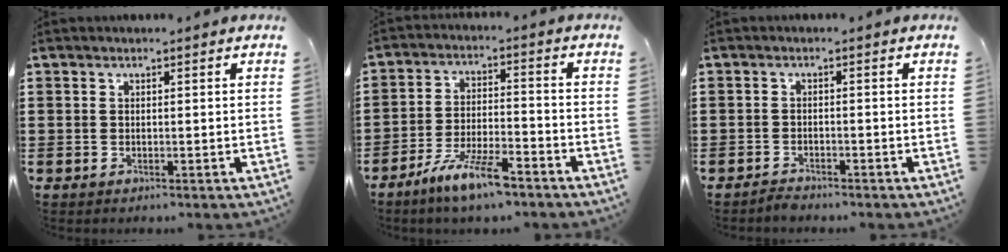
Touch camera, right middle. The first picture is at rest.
{"total": 7.6, "force": [-5.8, 1.1, 4.7], "torque": [-0.098, -0.002, -0.110]}
{"total": 1.4, "force": [-1.4, 0.0, 0.1], "torque": [-0.008, 0.001, -0.028]}